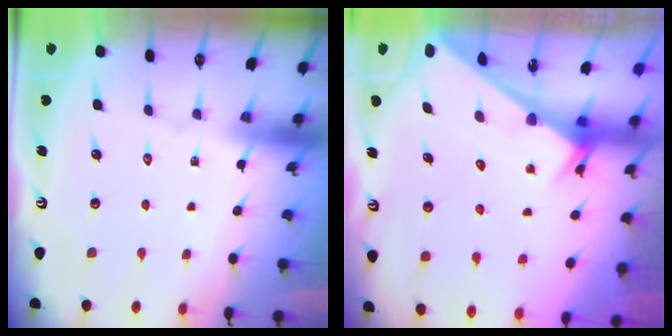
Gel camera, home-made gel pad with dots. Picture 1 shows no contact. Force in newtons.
{"total": 3.3, "press": 3.3, "slide": 0.4}